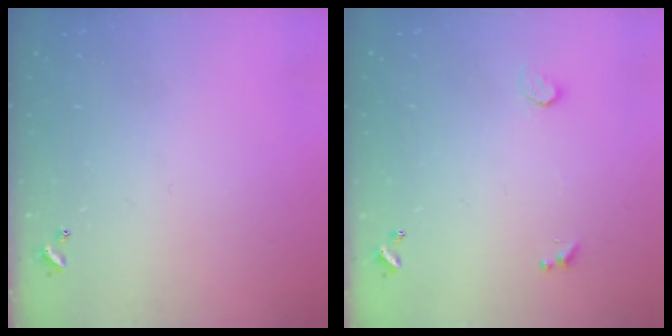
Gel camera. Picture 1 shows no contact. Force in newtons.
{"total": 0.9, "press": 0.7, "slide": 0.5}